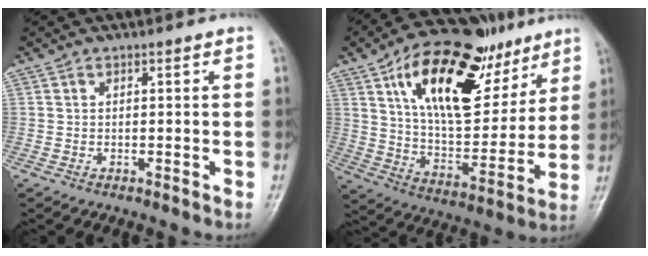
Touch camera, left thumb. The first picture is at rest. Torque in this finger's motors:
{"motor_torque": [1.32, 1.37, 1.58, -1.18, 0.23]}